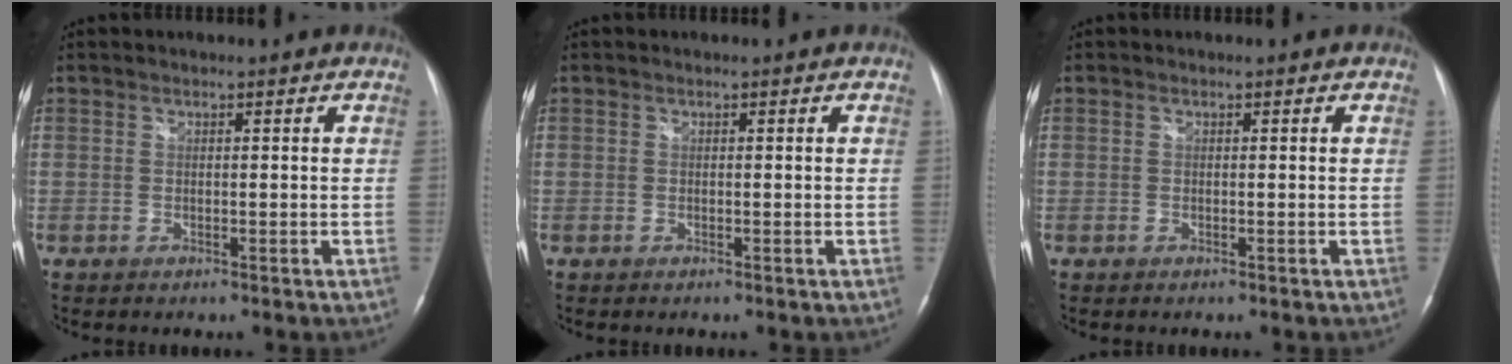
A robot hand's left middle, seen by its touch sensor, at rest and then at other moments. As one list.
[{"total": 0.0}, {"total": 0.0}]